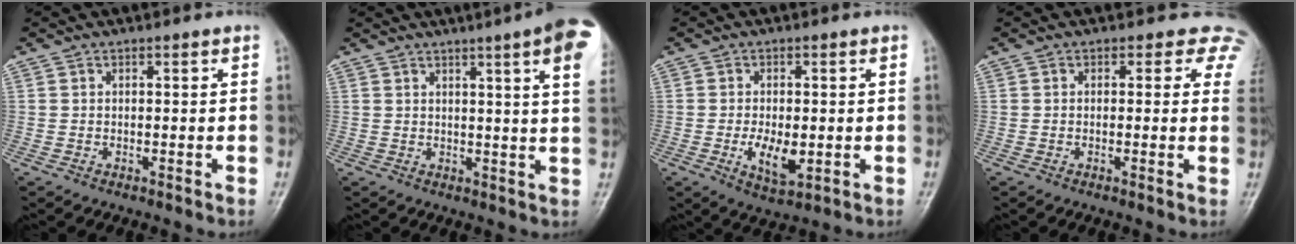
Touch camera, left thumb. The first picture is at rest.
{"total": 13.2, "force": [6.8, 1.2, 11.3], "torque": [-0.132, -0.018, 0.068]}
{"total": 6.3, "force": [-1.1, 3.1, 5.4], "torque": [-0.091, -0.009, -0.014]}
{"total": 4.5, "force": [3.0, 3.0, 1.4], "torque": [0.022, -0.006, 0.005]}